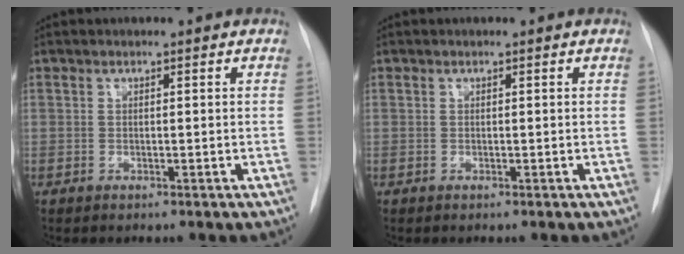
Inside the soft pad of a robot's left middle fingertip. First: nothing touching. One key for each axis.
{"total": 0.0}